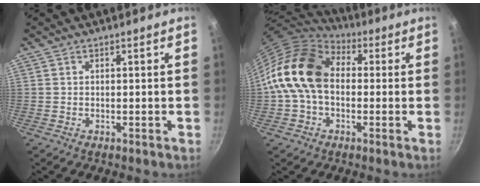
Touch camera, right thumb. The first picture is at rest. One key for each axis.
{"total": 15.8, "fx": 0.7, "fy": 11.2, "fz": 11.1, "tx": -0.182, "ty": 0.032, "tz": -0.006}